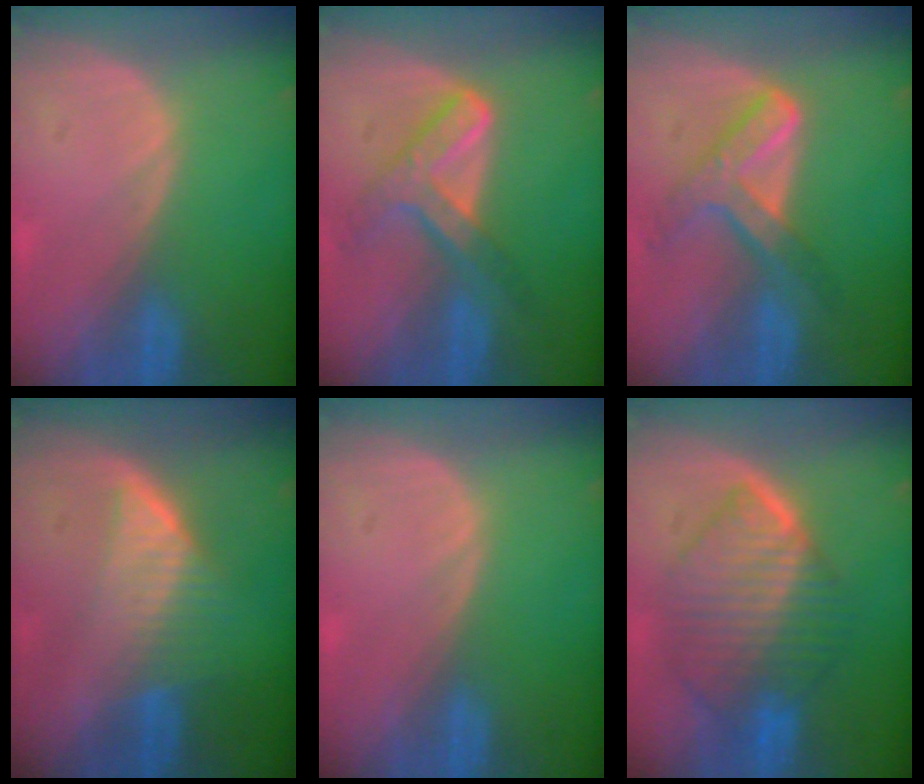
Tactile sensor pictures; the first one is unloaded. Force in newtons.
{"total": 7.3, "press": 6.1, "slide": 3.9}
{"total": 7.2, "press": 6.2, "slide": 3.7}
{"total": 6.5, "press": 5.8, "slide": 3.0}
{"total": 0.0}
{"total": 10.1, "press": 10.1, "slide": 1.0}